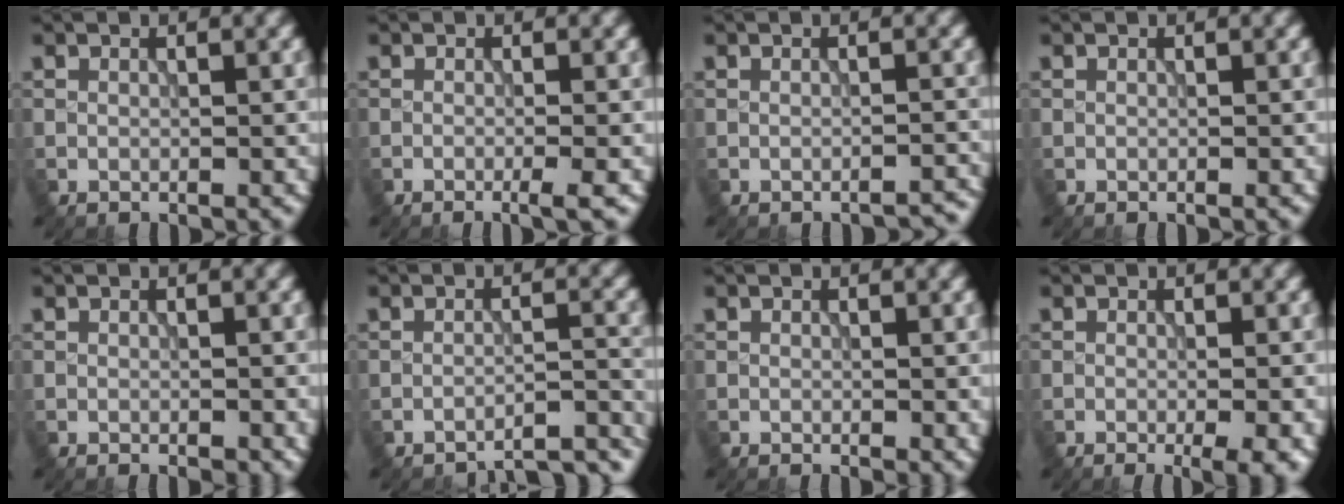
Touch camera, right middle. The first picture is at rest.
{"total": 1.7, "force": [-0.8, 0.2, 1.5], "torque": [-0.017, -0.001, -0.018]}
{"total": 1.2, "force": [-1.2, 0.1, 0.0], "torque": [0.004, 0.004, -0.016]}
{"total": 0.0}
{"total": 0.8, "force": [-0.3, 0.2, 0.7], "torque": [-0.010, -0.002, -0.004]}
{"total": 5.7, "force": [-5.5, 0.7, 1.5], "torque": [-0.008, 0.010, -0.069]}
{"total": 0.6, "force": [-0.1, 0.2, 0.5], "torque": [-0.006, -0.003, 0.000]}
{"total": 3.2, "force": [-1.4, 0.6, 2.9], "torque": [-0.037, -0.006, -0.015]}